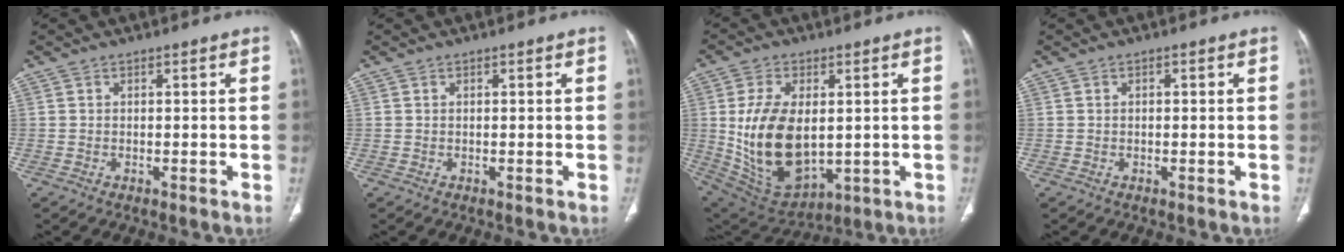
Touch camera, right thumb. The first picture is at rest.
{"total": 0.0}
{"total": 17.8, "force": [0.5, 10.5, 14.4], "torque": [-0.258, -0.014, 0.037]}
{"total": 0.0}